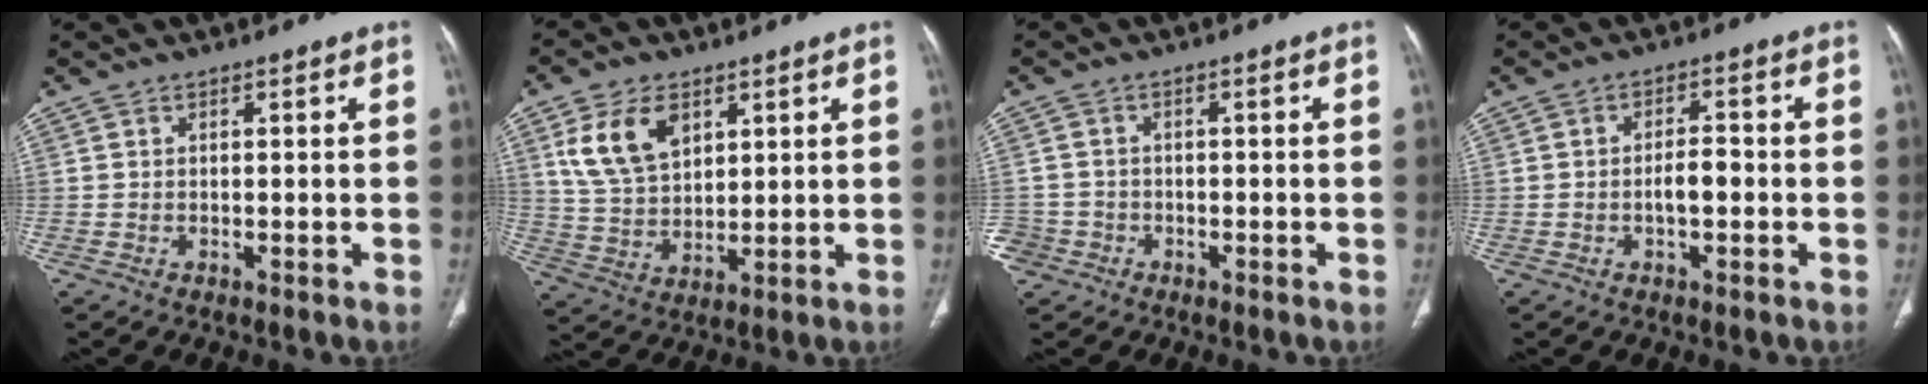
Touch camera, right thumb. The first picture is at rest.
{"total": 11.4, "force": [5.0, 7.1, 7.4], "torque": [-0.125, -0.015, 0.105]}
{"total": 4.1, "force": [-1.8, 3.6, 0.1], "torque": [0.006, 0.017, -0.034]}
{"total": 3.7, "force": [-0.8, 1.7, 3.2], "torque": [-0.050, 0.014, -0.016]}